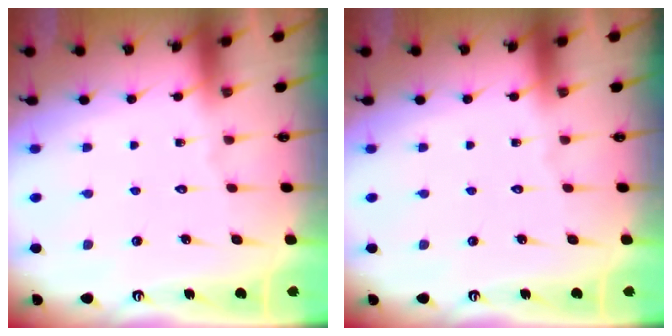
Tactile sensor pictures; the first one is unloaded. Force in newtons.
{"total": 0.0}